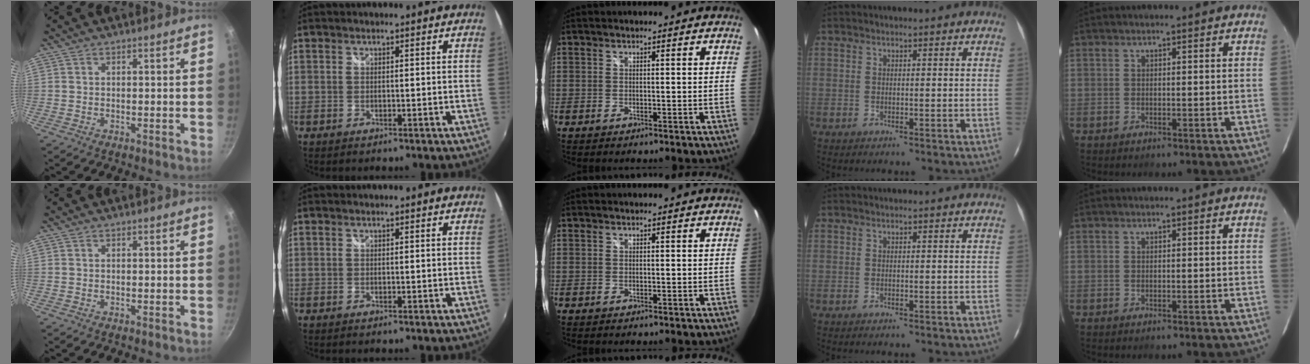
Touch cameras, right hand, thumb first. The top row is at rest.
{}